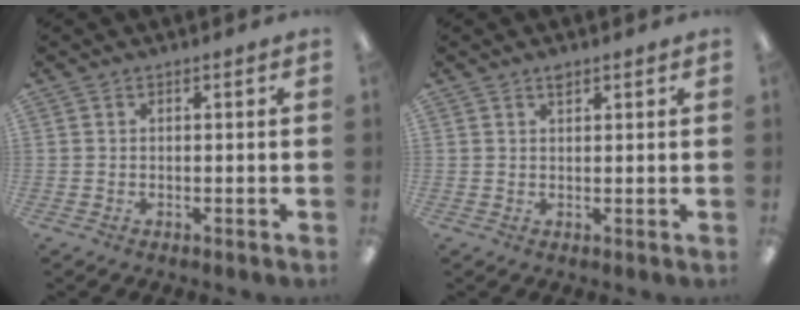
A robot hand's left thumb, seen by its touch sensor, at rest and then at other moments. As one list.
[{"total": 1.6, "force": [1.2, 0.6, 0.8], "torque": [-0.011, -0.004, 0.022]}]